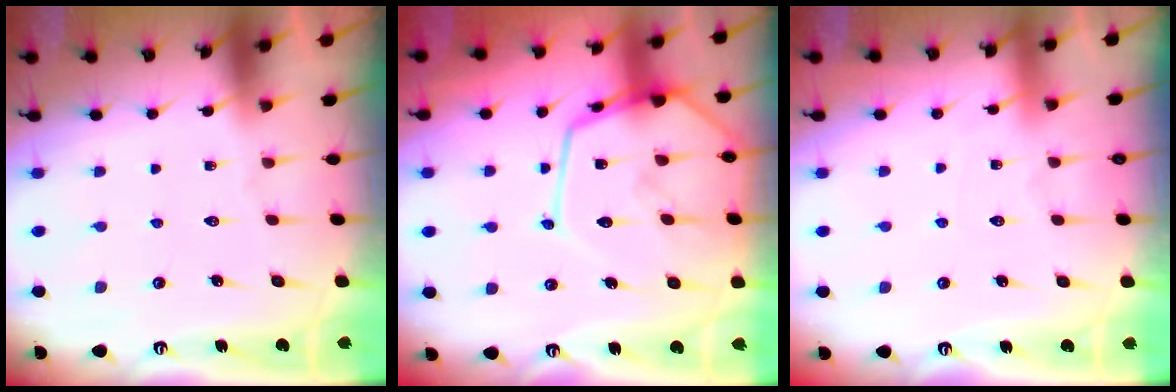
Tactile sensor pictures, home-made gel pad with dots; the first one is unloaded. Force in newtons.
{"total": 18.3, "press": 18.2, "slide": 1.6}
{"total": 3.7, "press": 3.7, "slide": 0.4}